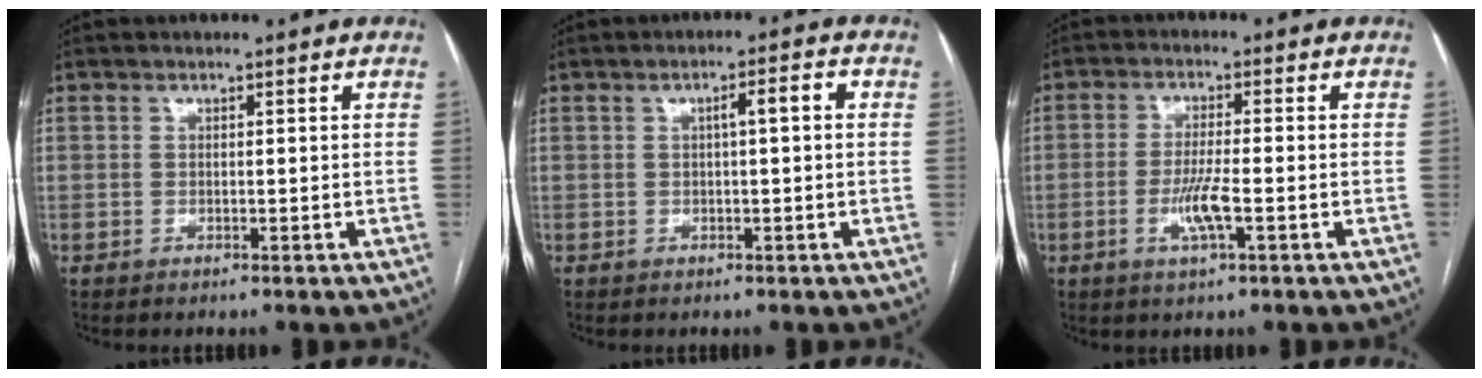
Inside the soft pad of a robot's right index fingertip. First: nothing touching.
{"total": 3.0, "force": [0.4, 0.4, 3.0], "torque": [-0.048, 0.010, 0.007]}
{"total": 5.0, "force": [-1.6, 0.5, 4.7], "torque": [-0.097, -0.007, -0.030]}